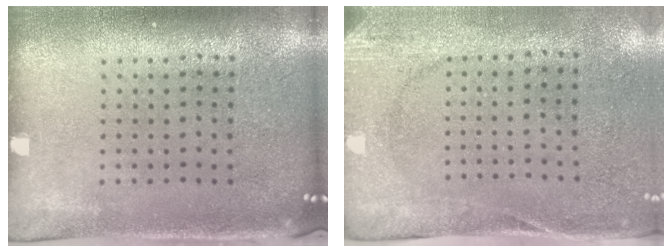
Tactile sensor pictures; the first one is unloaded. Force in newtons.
{"total": 2.8, "press": 2.1, "slide": 1.8}